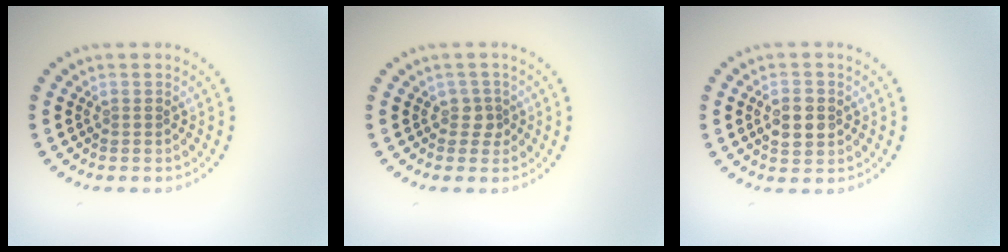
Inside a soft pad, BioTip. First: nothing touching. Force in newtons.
{"total": 1.3, "press": 1.0, "slide": 0.8}
{"total": 2.6, "press": 2.6, "slide": 0.1}